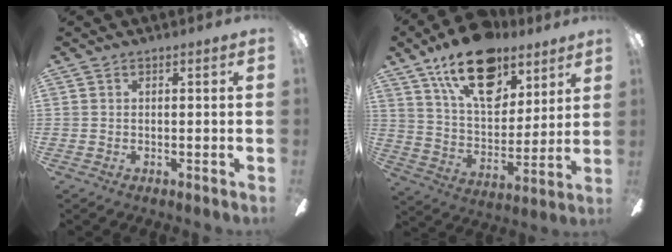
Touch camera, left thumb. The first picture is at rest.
{"total": 20.9, "force": [13.3, 11.0, 11.9], "torque": [-0.190, -0.065, 0.234]}